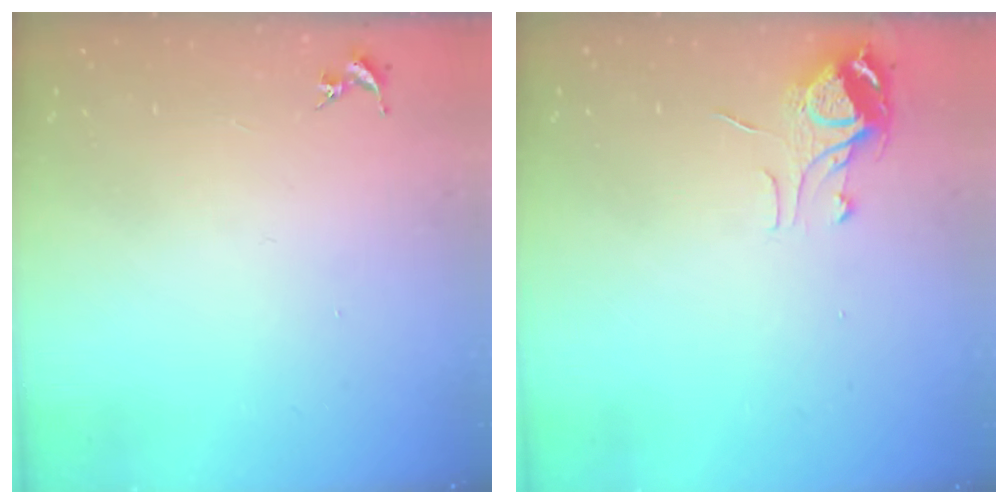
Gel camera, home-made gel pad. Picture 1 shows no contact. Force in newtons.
{"total": 7.1, "press": 7.1, "slide": 0.5}